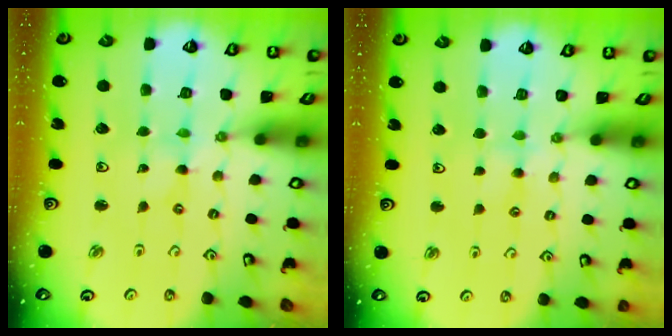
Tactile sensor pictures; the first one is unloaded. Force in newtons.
{"total": 3.1, "press": 3.1, "slide": 0.3}